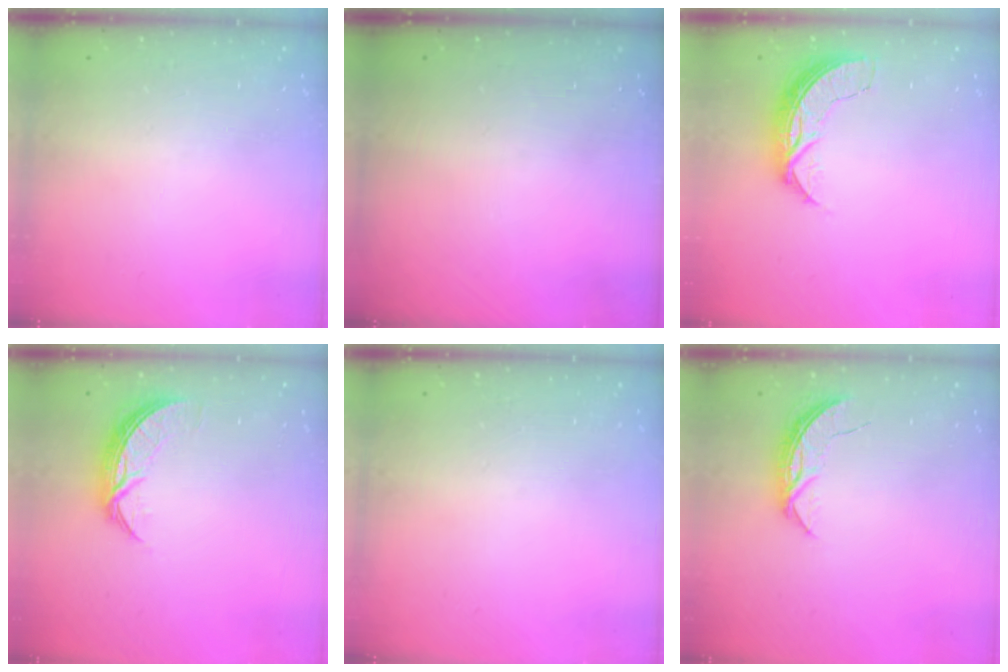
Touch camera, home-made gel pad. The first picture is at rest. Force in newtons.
{"total": 0.0}
{"total": 7.2, "press": 7.2, "slide": 0.5}
{"total": 7.6, "press": 7.6, "slide": 0.5}
{"total": 0.0}
{"total": 5.9, "press": 5.8, "slide": 0.5}